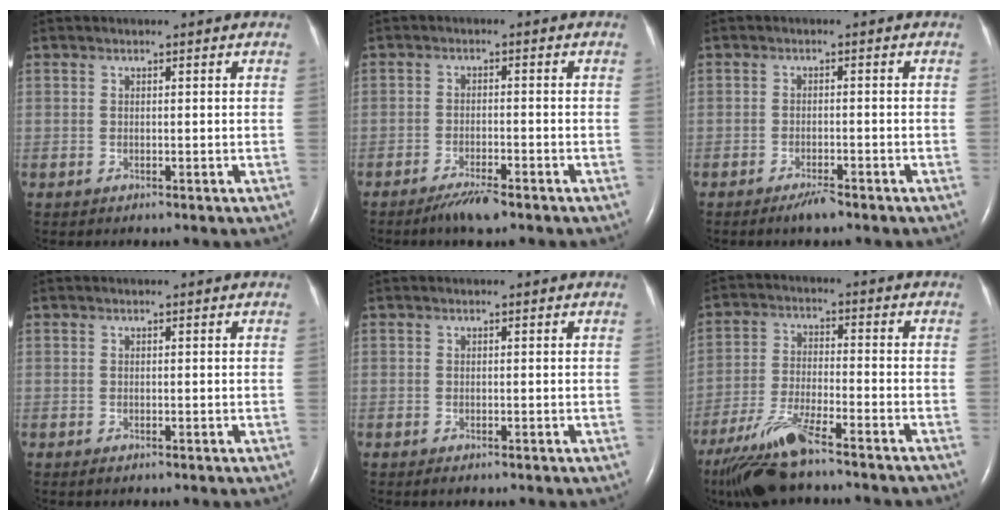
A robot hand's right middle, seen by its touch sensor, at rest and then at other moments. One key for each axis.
{"total": 4.2, "fx": -3.2, "fy": 0.5, "fz": 2.7, "tx": -0.057, "ty": -0.007, "tz": -0.056}
{"total": 2.6, "fx": -2.1, "fy": 0.3, "fz": 1.6, "tx": -0.036, "ty": -0.003, "tz": -0.035}
{"total": 0.5, "fx": -0.3, "fy": 0.3, "fz": 0.3, "tx": -0.003, "ty": 0.000, "tz": -0.003}
{"total": 0.7, "fx": -0.4, "fy": 0.3, "fz": 0.4, "tx": -0.006, "ty": -0.001, "tz": -0.003}
{"total": 12.1, "fx": -9.7, "fy": 1.0, "fz": 7.2, "tx": -0.142, "ty": -0.024, "tz": -0.170}